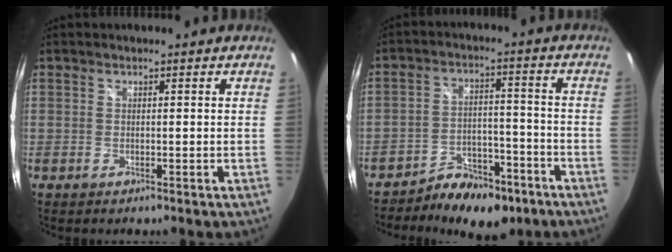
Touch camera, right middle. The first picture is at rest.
{"total": 10.2, "force": [-7.9, 4.6, 4.5], "torque": [-0.079, 0.014, -0.115]}